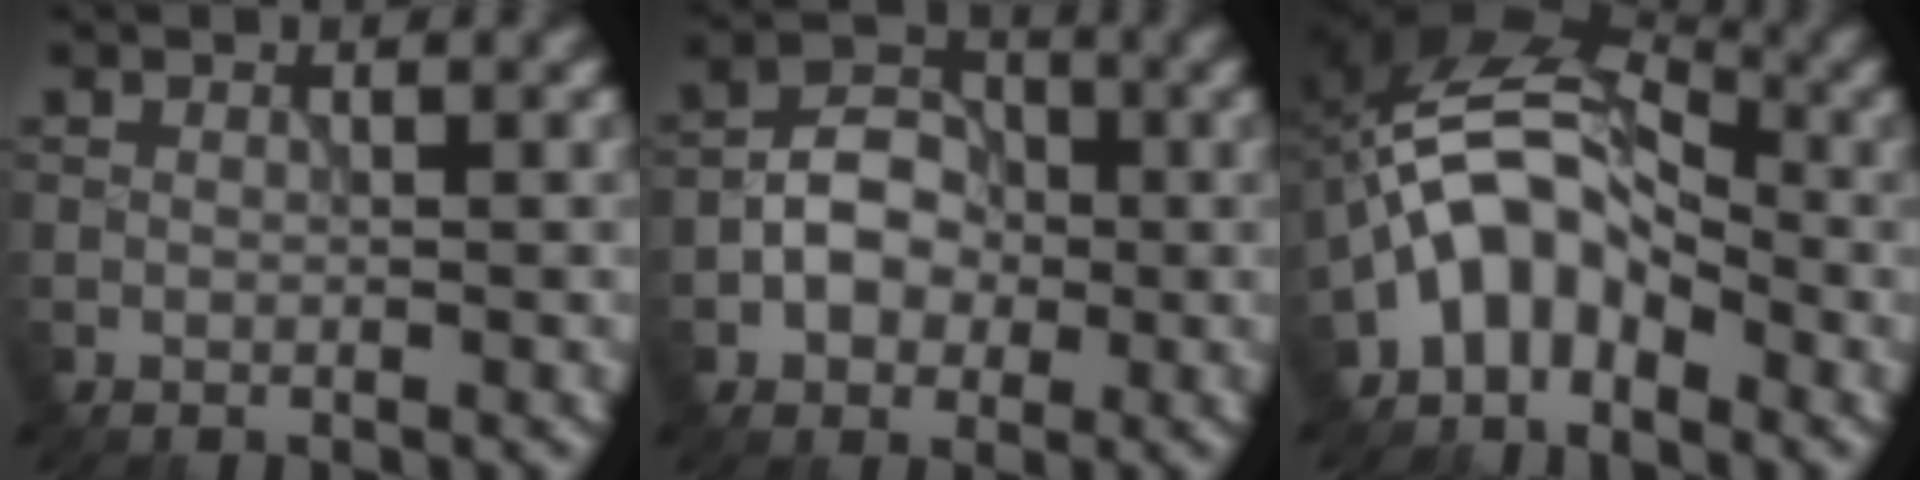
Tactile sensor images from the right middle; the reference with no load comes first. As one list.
[{"total": 4.3, "force": [-1.1, 3.3, 2.6], "torque": [-0.033, 0.008, -0.022]}, {"total": 6.6, "force": [-3.2, 4.0, 4.2], "torque": [-0.072, 0.018, -0.070]}]